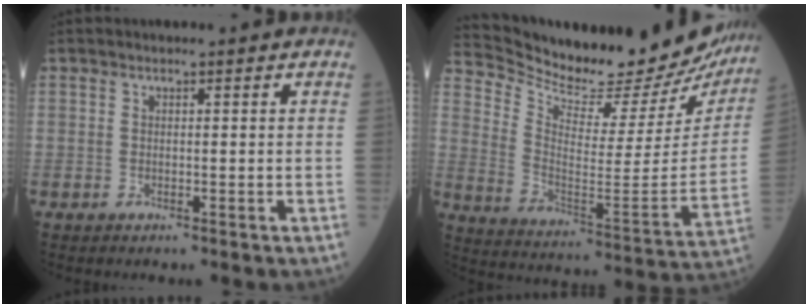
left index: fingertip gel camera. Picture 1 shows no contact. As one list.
[{"total": 27.2, "force": [25.4, 5.2, 8.2], "torque": [-0.141, -0.092, 0.344]}]